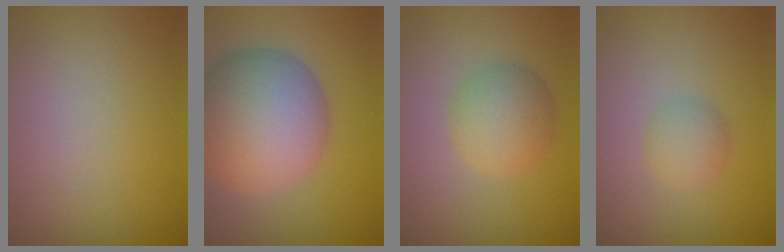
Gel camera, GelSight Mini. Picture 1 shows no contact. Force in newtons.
{"total": 11.0, "press": 11.0, "slide": 0.4}
{"total": 3.8, "press": 3.8, "slide": 0.2}
{"total": 1.8, "press": 1.8, "slide": 0.1}